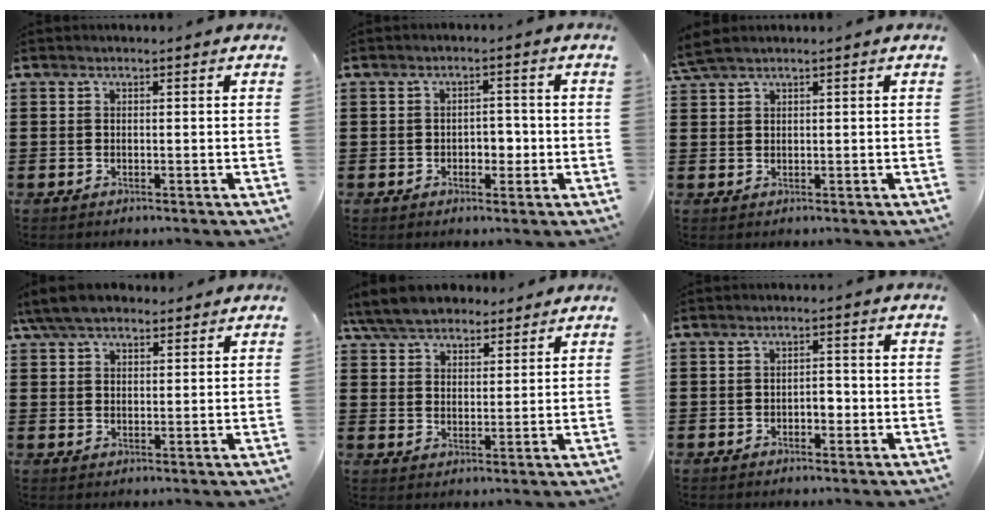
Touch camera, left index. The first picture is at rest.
{"total": 3.0, "force": [-0.8, 2.0, 2.0], "torque": [-0.044, 0.006, -0.019]}
{"total": 2.2, "force": [1.7, 0.2, 1.3], "torque": [-0.030, 0.001, 0.032]}
{"total": 6.0, "force": [4.9, 2.0, 2.9], "torque": [-0.070, 0.000, 0.092]}
{"total": 6.9, "force": [6.1, 2.3, 2.2], "torque": [-0.068, -0.008, 0.115]}
{"total": 2.2, "force": [-0.7, 1.2, 1.7], "torque": [-0.036, 0.003, -0.017]}